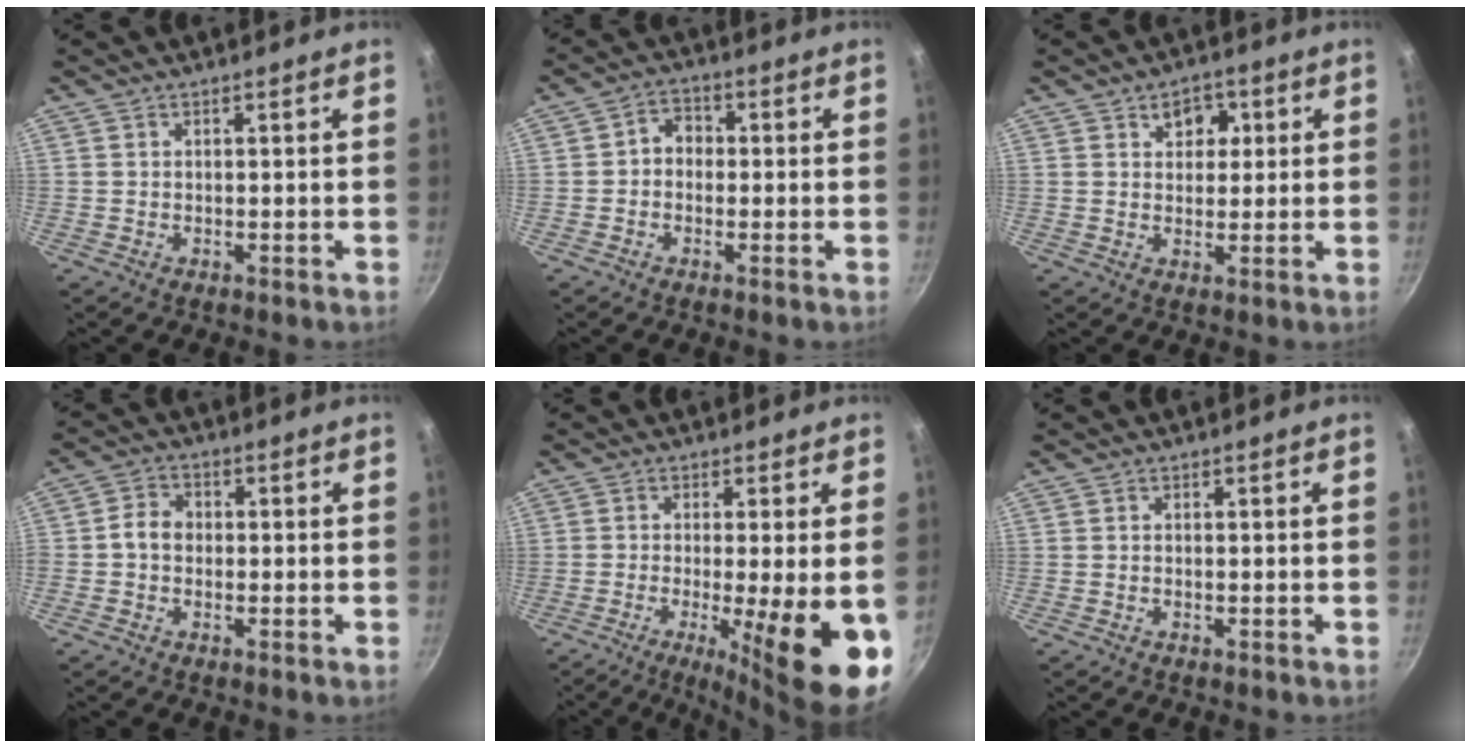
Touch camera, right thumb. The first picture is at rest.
{"total": 4.0, "force": [-0.3, 3.4, 2.1], "torque": [-0.011, 0.012, -0.015]}
{"total": 5.2, "force": [1.9, 3.9, 2.8], "torque": [-0.005, -0.005, 0.025]}
{"total": 4.3, "force": [-0.5, 3.3, 2.6], "torque": [-0.040, 0.015, -0.023]}
{"total": 14.7, "force": [-3.9, 2.6, 14.0], "torque": [-0.202, -0.012, -0.052]}
{"total": 0.0}